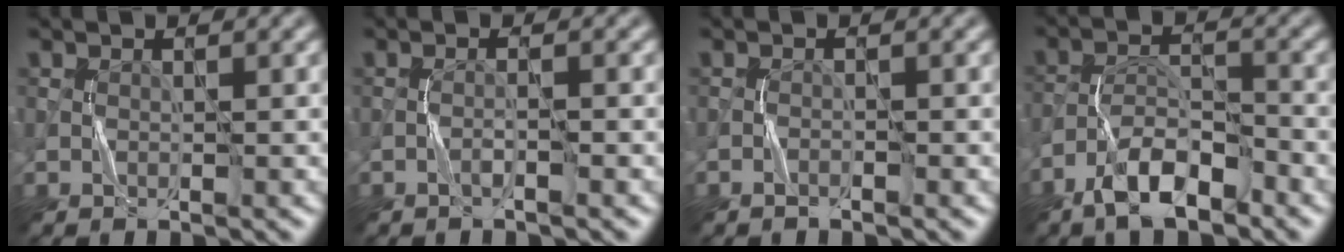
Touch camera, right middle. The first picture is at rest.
{"total": 1.1, "force": [-0.7, 0.0, 0.8], "torque": [-0.016, 0.007, -0.016]}
{"total": 0.8, "force": [-0.7, 0.1, 0.4], "torque": [-0.007, 0.003, -0.014]}
{"total": 5.9, "force": [-4.1, 2.0, 3.7], "torque": [-0.064, 0.004, -0.078]}